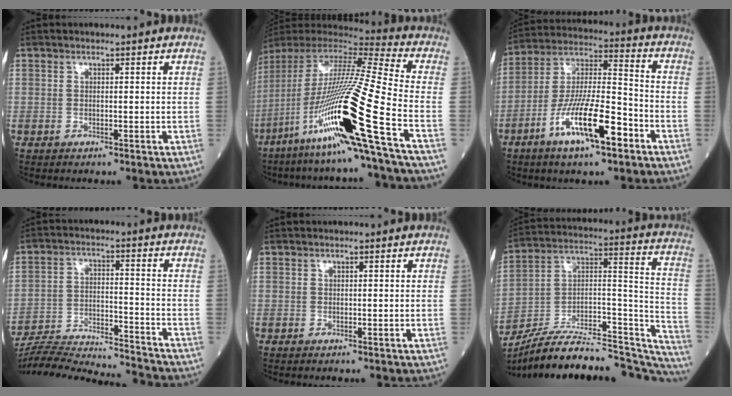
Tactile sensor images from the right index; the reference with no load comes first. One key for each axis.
{"total": 25.7, "fx": -11.0, "fy": -1.0, "fz": 23.3, "tx": -0.449, "ty": -0.050, "tz": -0.208}
{"total": 14.5, "fx": -7.0, "fy": 2.8, "fz": 12.4, "tx": -0.238, "ty": -0.007, "tz": -0.127}
{"total": 19.7, "fx": -18.9, "fy": -0.3, "fz": 5.4, "tx": -0.114, "ty": -0.013, "tz": -0.296}
{"total": 0.0}
{"total": 32.3, "fx": -28.9, "fy": 6.7, "fz": 12.7, "tx": -0.155, "ty": 0.018, "tz": -0.421}